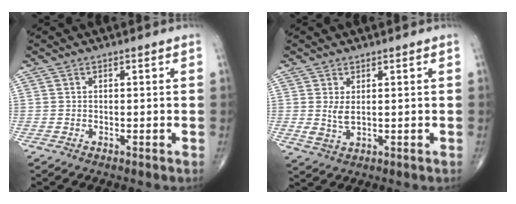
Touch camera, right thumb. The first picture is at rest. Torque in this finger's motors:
{"motor_torque": [0.04, 0.04, -0.02, -0.09, 0.14]}